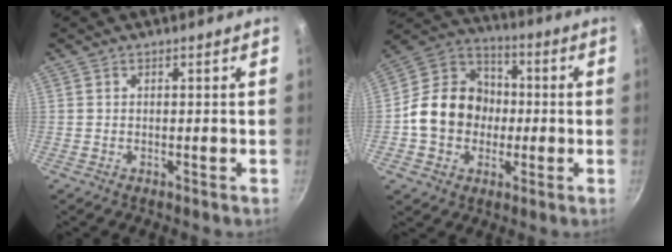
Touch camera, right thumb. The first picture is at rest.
{"total": 15.2, "force": [-1.5, 12.9, 7.9], "torque": [-0.098, 0.034, -0.040]}